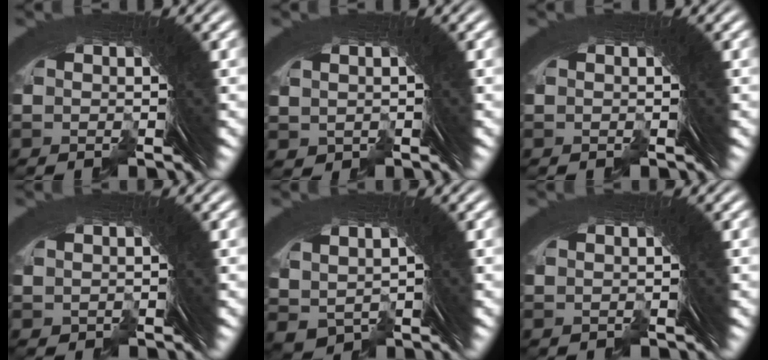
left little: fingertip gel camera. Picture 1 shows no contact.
{"total": 0.8, "force": [0.4, 0.2, 0.6], "torque": [-0.001, -0.006, 0.014]}
{"total": 0.0}
{"total": 0.9, "force": [0.3, 0.5, 0.7], "torque": [-0.007, -0.006, 0.011]}
{"total": 2.1, "force": [1.0, 0.5, 1.8], "torque": [-0.032, -0.013, 0.029]}
{"total": 0.7, "force": [0.4, -0.5, -0.1], "torque": [0.008, 0.004, 0.008]}